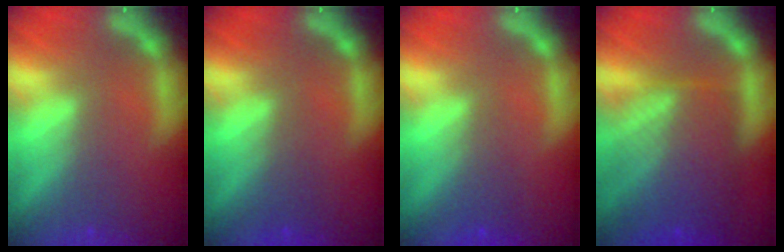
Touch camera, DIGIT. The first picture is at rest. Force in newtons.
{"total": 1.5}
{"total": 2.0}
{"total": 9.6}